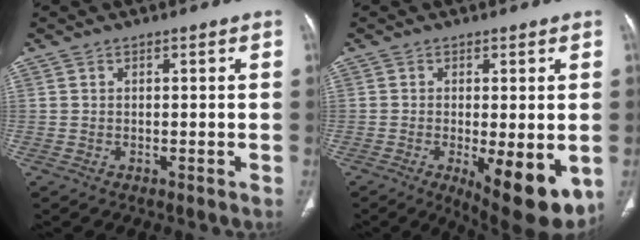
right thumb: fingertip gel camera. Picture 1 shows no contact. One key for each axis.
{"total": 12.4, "fx": -3.5, "fy": 4.2, "fz": 11.2, "tx": -0.147, "ty": -0.024, "tz": -0.038}